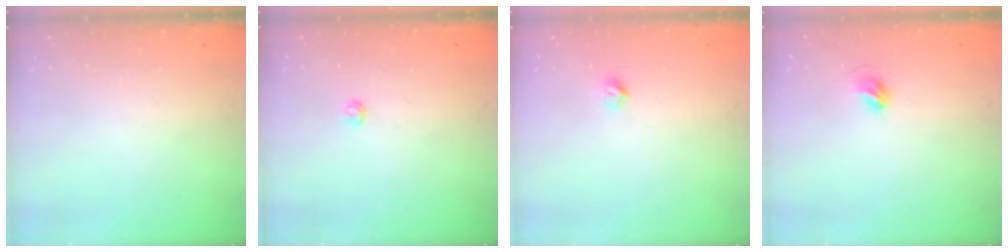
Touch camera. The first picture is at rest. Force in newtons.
{"total": 3.2, "press": 3.2, "slide": 0.4}
{"total": 5.1, "press": 5.1, "slide": 0.4}
{"total": 5.3, "press": 5.2, "slide": 0.9}